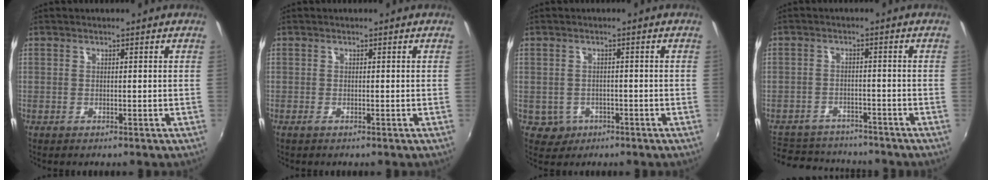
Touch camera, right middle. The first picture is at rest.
{"total": 0.6, "force": [-0.4, 0.1, 0.5], "torque": [-0.011, -0.003, -0.008]}
{"total": 3.5, "force": [-1.2, 3.2, 0.7], "torque": [-0.022, 0.004, -0.012]}
{"total": 12.0, "force": [-10.0, 5.8, 3.3], "torque": [-0.099, 0.018, -0.146]}